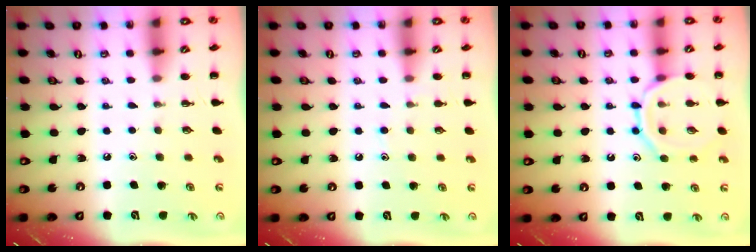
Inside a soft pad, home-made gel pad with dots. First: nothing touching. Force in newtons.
{"total": 6.1, "press": 5.7, "slide": 2.2}
{"total": 11.7, "press": 11.7, "slide": 0.8}